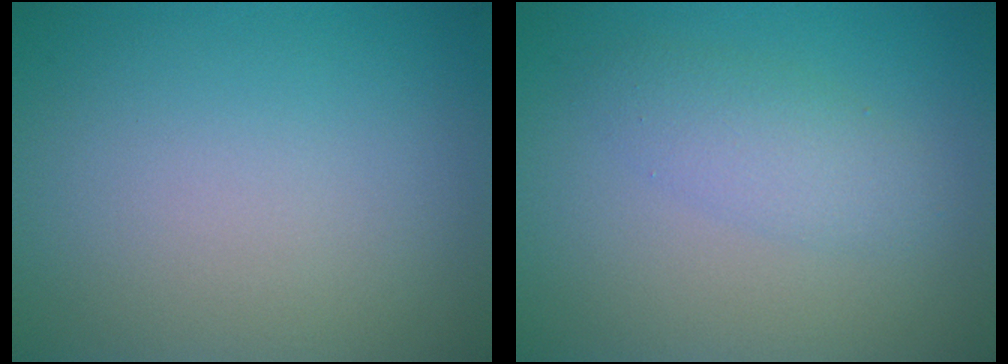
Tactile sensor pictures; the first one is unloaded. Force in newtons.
{"total": 2.5, "press": 2.5, "slide": 0.1}